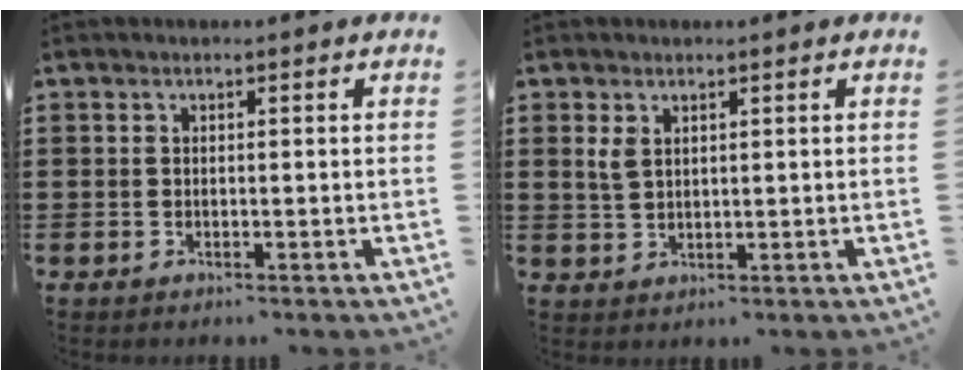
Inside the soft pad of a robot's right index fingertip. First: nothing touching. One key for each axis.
{"total": 2.3, "fx": 1.3, "fy": 1.3, "fz": 1.4, "tx": -0.032, "ty": 0.005, "tz": 0.023}